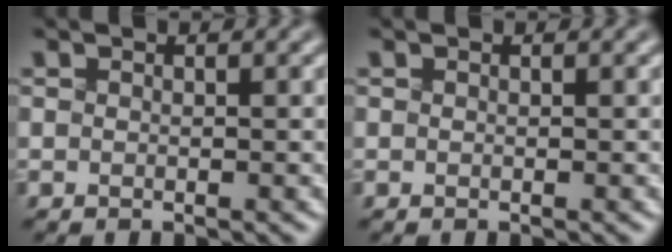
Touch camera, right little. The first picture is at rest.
{"total": 0.0}